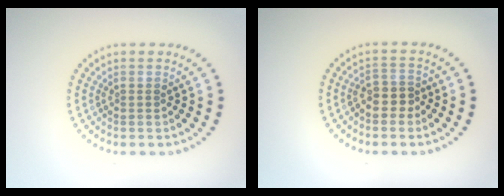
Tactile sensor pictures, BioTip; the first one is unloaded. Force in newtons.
{"total": 2.4, "press": 2.1, "slide": 1.1}